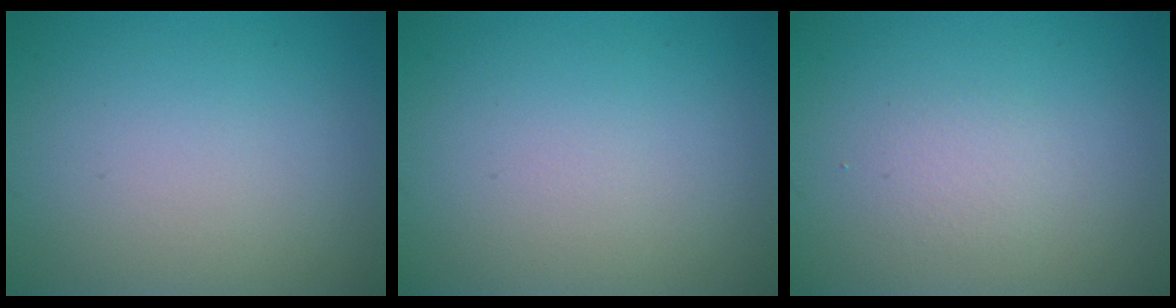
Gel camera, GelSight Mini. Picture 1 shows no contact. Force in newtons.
{"total": 0.0}
{"total": 1.3, "press": 1.3, "slide": 0.1}